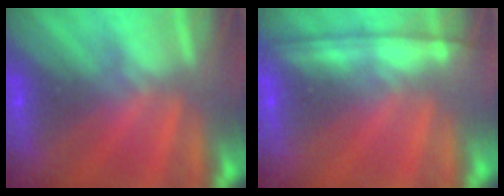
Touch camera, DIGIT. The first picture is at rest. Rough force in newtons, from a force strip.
{"total": 1.1}